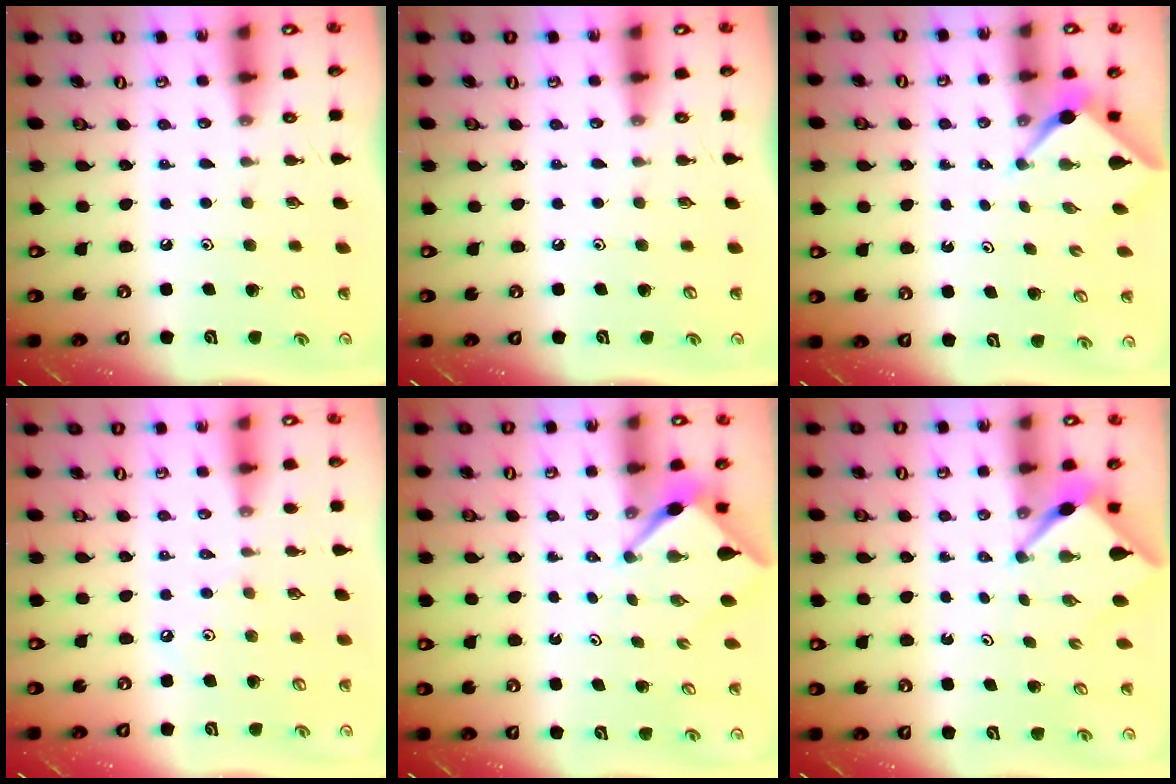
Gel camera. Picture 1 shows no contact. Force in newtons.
{"total": 0.0}
{"total": 2.3, "press": 2.3, "slide": 0.3}
{"total": 1.9, "press": 1.8, "slide": 0.5}
{"total": 2.7, "press": 2.7, "slide": 0.3}
{"total": 2.8, "press": 2.8, "slide": 0.3}